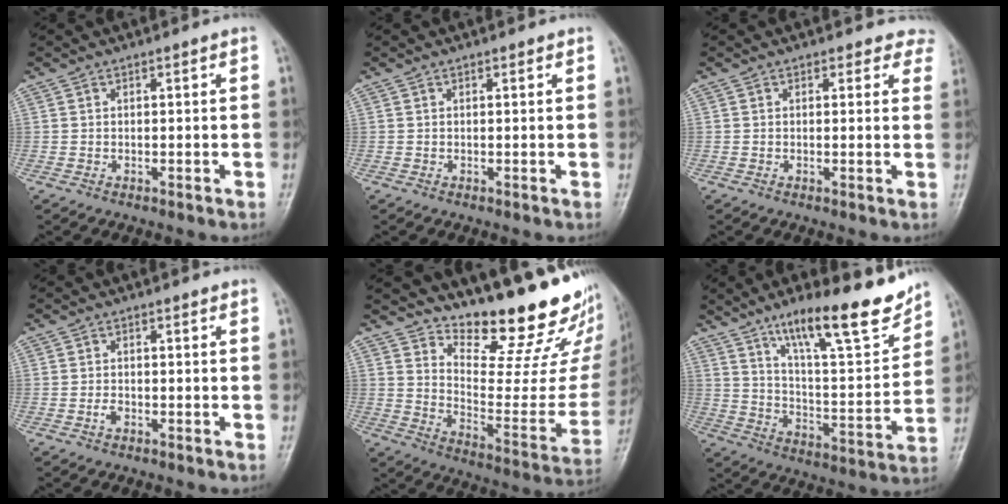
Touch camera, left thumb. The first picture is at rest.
{"total": 0.0}
{"total": 4.1, "force": [3.5, 2.3, -0.1], "torque": [0.043, -0.013, 0.012]}
{"total": 1.2, "force": [-0.6, 0.8, 0.8], "torque": [-0.013, 0.001, -0.012]}
{"total": 20.8, "force": [17.5, 5.9, 9.7], "torque": [-0.089, -0.147, 0.246]}
{"total": 19.2, "force": [13.3, 4.5, 13.1], "torque": [-0.169, -0.074, 0.218]}